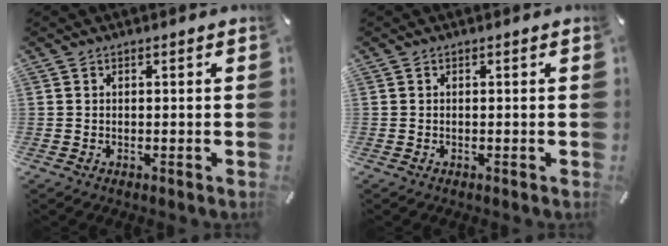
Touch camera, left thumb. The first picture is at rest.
{"total": 0.0}